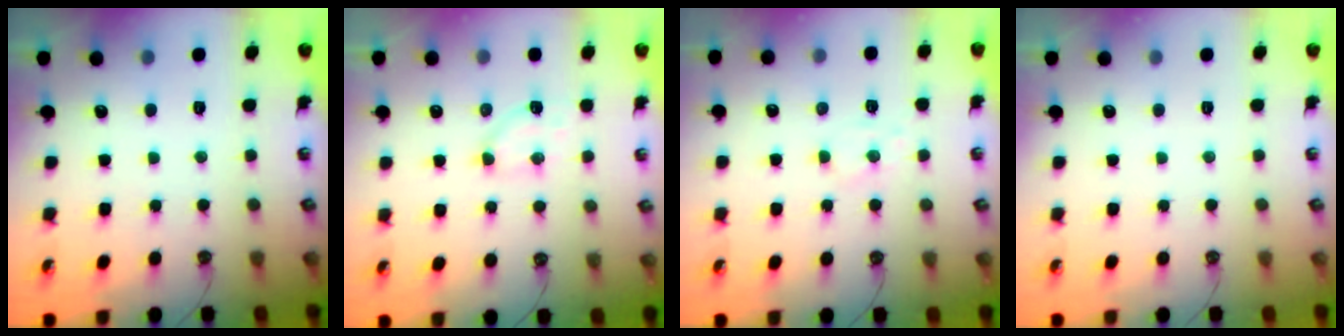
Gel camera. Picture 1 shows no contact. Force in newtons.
{"total": 5.1, "press": 5.0, "slide": 1.1}
{"total": 5.4, "press": 5.2, "slide": 1.1}
{"total": 0.0}